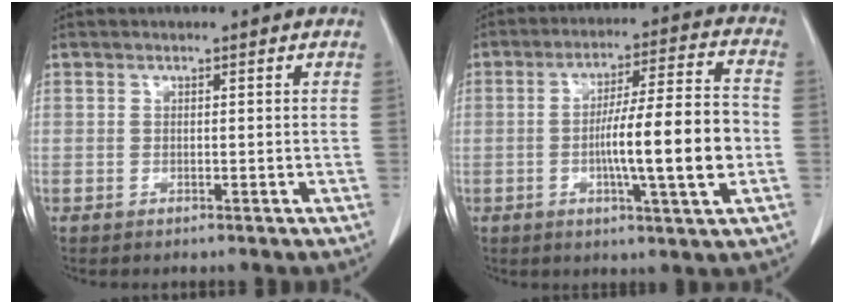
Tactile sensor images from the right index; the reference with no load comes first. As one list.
[{"total": 13.9, "force": [-2.3, 0.5, 13.7], "torque": [-0.222, 0.004, -0.041]}]